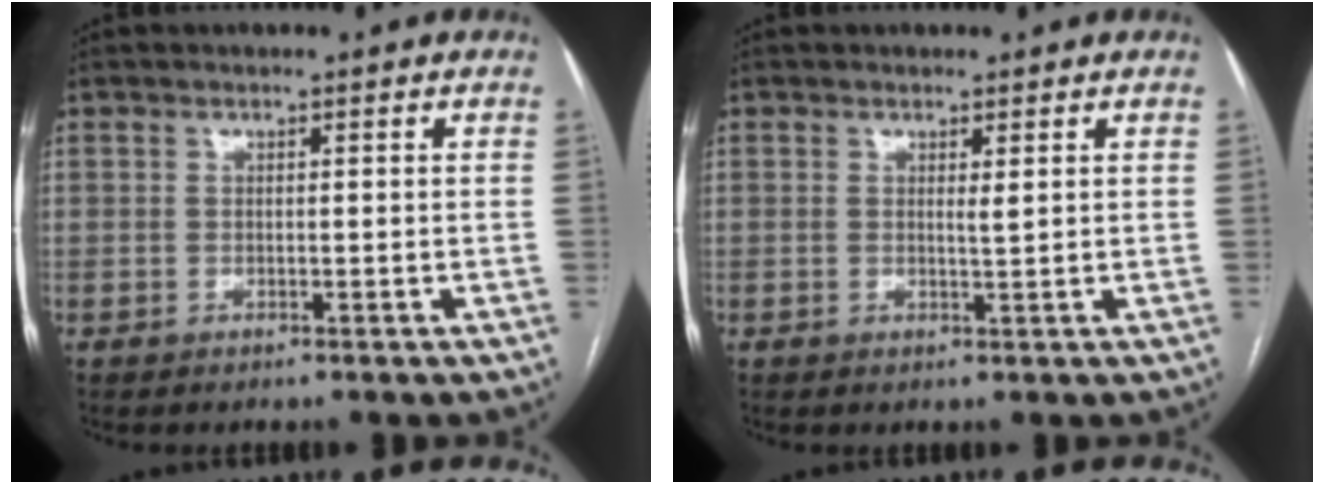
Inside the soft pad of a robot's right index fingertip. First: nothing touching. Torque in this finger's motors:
{"motor_torque": [0.02, 0.06, 0.06, 0.00]}